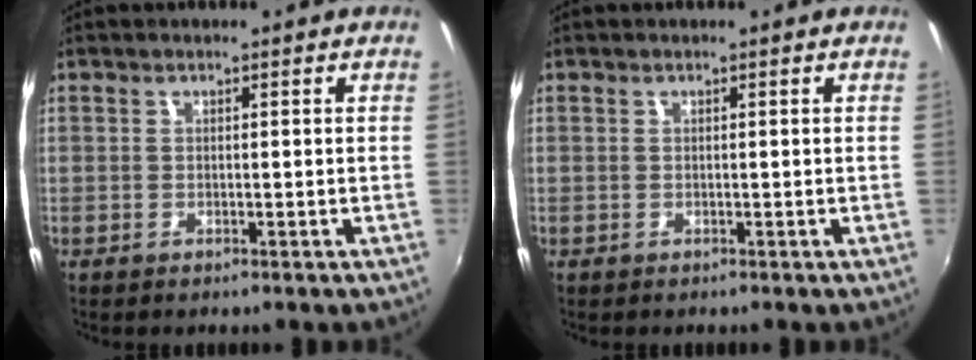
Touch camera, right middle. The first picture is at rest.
{"total": 0.0}